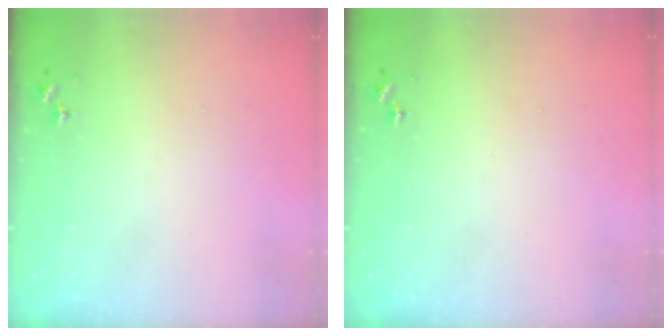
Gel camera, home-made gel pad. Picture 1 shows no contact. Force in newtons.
{"total": 0.0}